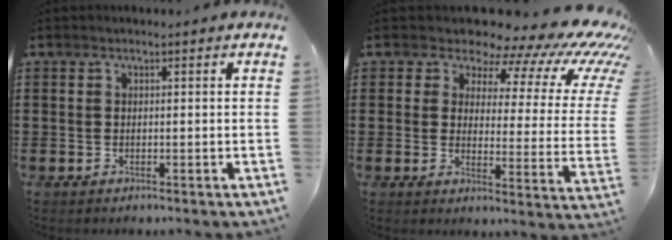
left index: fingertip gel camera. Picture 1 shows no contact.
{"total": 10.6, "force": [8.8, 3.4, 4.9], "torque": [-0.096, -0.066, 0.145]}